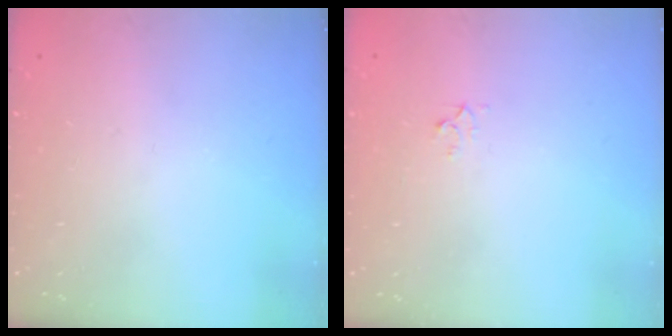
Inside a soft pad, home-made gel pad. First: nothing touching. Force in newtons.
{"total": 2.3, "press": 2.3, "slide": 0.2}